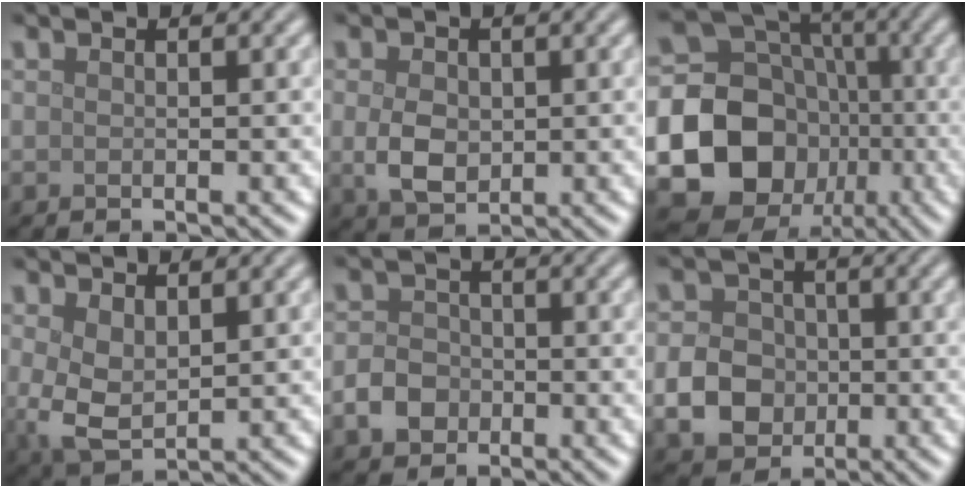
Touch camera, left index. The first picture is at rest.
{"total": 3.4, "force": [-0.1, 2.5, 2.4], "torque": [-0.050, -0.002, -0.001]}
{"total": 20.8, "force": [-4.9, 18.9, 7.2], "torque": [-0.179, -0.019, -0.114]}
{"total": 3.9, "force": [0.7, 2.3, 3.2], "torque": [-0.075, -0.002, 0.019]}
{"total": 2.8, "force": [-1.1, 2.2, 1.2], "torque": [-0.021, 0.002, -0.025]}
{"total": 4.6, "force": [-0.9, 4.0, 2.1], "torque": [-0.038, 0.003, -0.025]}